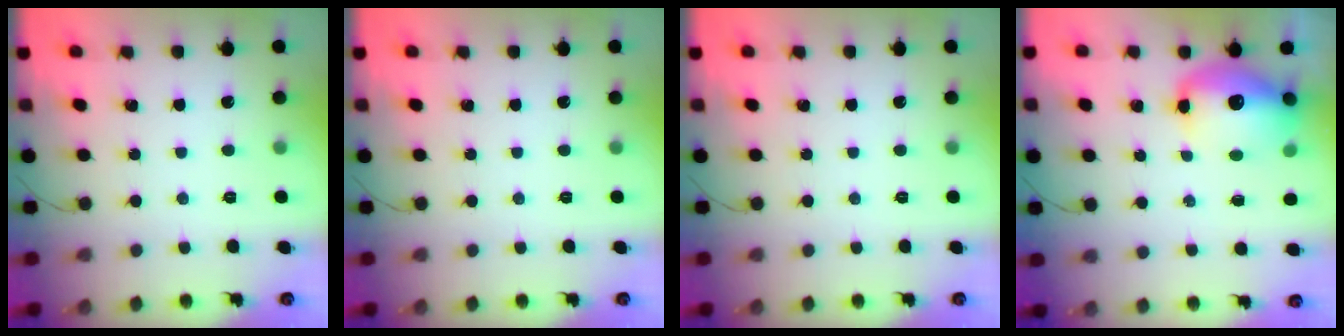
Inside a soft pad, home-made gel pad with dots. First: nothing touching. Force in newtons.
{"total": 0.0}
{"total": 0.0}
{"total": 13.6, "press": 13.3, "slide": 3.0}